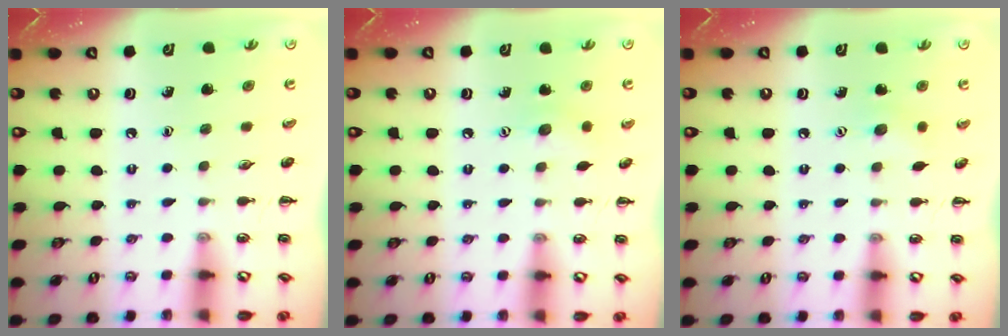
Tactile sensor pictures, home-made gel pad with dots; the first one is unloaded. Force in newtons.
{"total": 6.9, "press": 6.7, "slide": 1.7}
{"total": 5.2, "press": 5.0, "slide": 1.2}